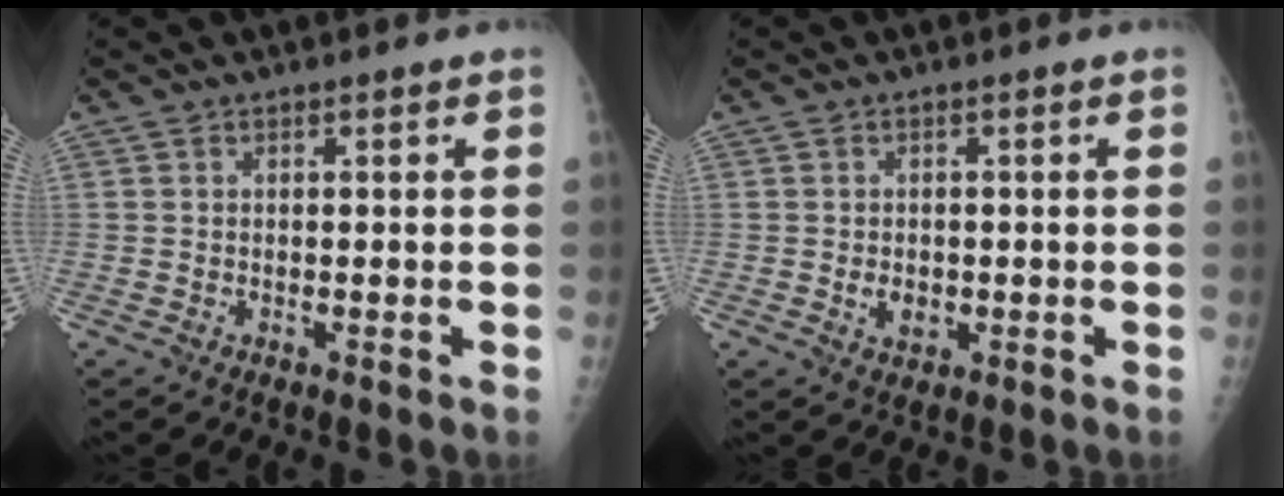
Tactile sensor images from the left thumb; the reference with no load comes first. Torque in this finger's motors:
{"motor_torque": [-0.20, 0.18, 0.02, -0.03, 0.00]}